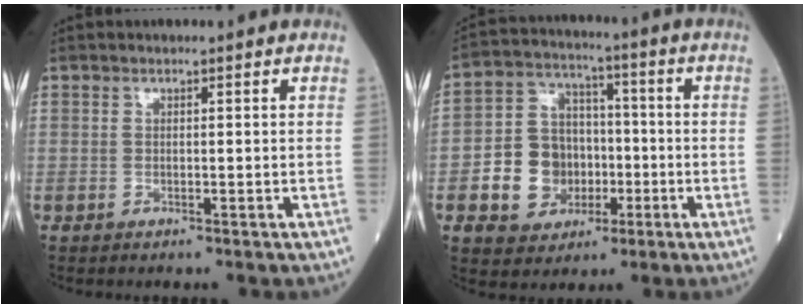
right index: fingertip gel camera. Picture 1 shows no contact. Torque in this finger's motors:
{"motor_torque": [0.83, -0.11, 0.26, 0.04]}